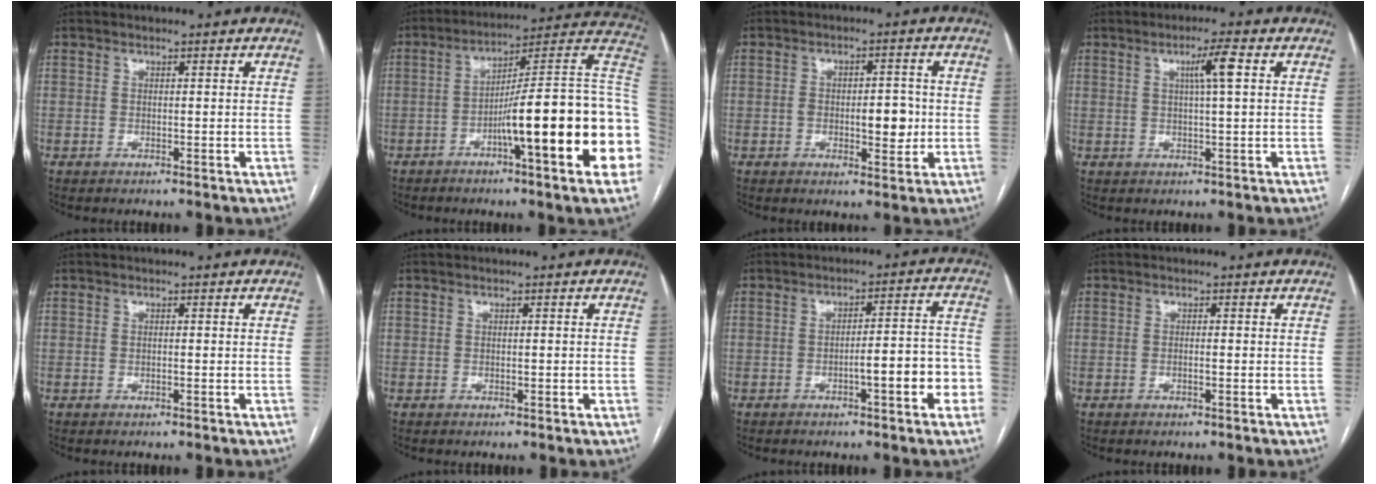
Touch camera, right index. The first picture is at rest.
{"total": 22.0, "force": [-5.4, 0.8, 21.3], "torque": [-0.212, 0.022, -0.078]}
{"total": 8.2, "force": [-0.9, 3.4, 7.4], "torque": [-0.112, 0.010, -0.006]}
{"total": 4.4, "force": [1.3, -0.3, 4.2], "torque": [-0.072, 0.004, 0.021]}
{"total": 0.0}
{"total": 0.0}
{"total": 8.2, "force": [-3.1, 1.4, 7.5], "torque": [-0.087, 0.031, -0.037]}
{"total": 0.8, "force": [-0.3, 0.1, 0.7], "torque": [-0.014, 0.002, -0.002]}